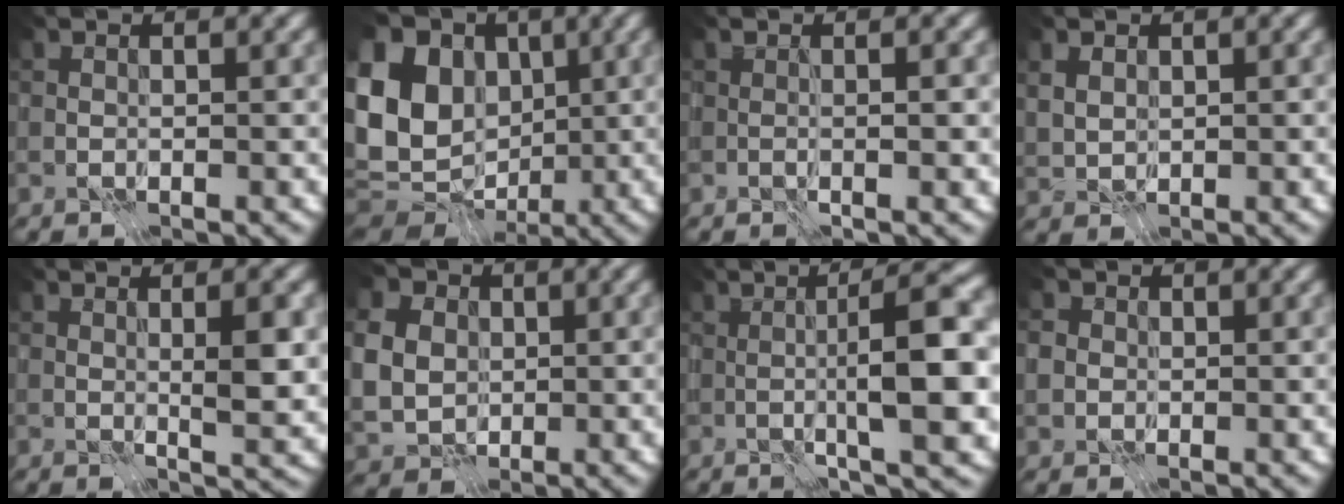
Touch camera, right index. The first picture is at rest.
{"total": 15.4, "force": [0.5, 12.0, 9.7], "torque": [-0.211, 0.016, 0.007]}
{"total": 0.9, "force": [-0.3, -0.3, 0.8], "torque": [-0.011, -0.001, -0.005]}
{"total": 1.6, "force": [0.7, 1.2, 0.9], "torque": [-0.021, -0.001, 0.013]}
{"total": 3.2, "force": [0.3, 0.2, 3.2], "torque": [-0.048, -0.003, 0.006]}
{"total": 8.0, "force": [1.0, 6.7, 4.3], "torque": [-0.092, 0.022, -0.001]}
{"total": 7.9, "force": [-0.7, 0.9, 7.8], "torque": [-0.117, 0.015, -0.017]}
{"total": 1.5, "force": [-0.1, 1.4, 0.4], "torque": [-0.004, 0.006, -0.002]}